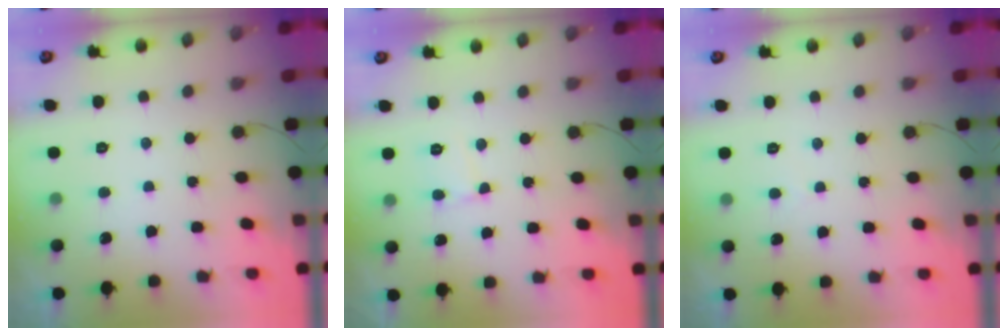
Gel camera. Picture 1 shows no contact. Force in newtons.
{"total": 5.5, "press": 5.4, "slide": 0.5}
{"total": 2.7, "press": 2.7, "slide": 0.2}